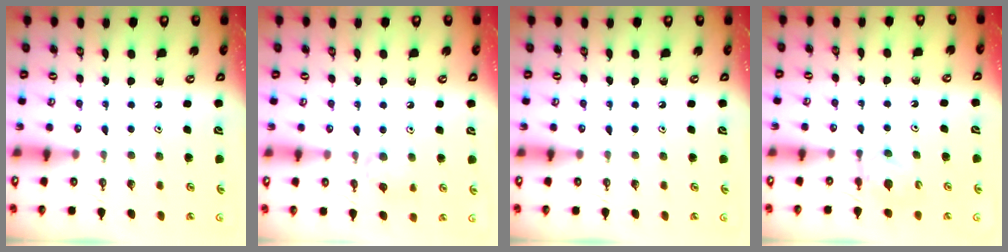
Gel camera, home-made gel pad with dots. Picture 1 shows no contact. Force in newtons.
{"total": 7.7, "press": 7.7, "slide": 0.7}
{"total": 0.0}
{"total": 4.8, "press": 4.7, "slide": 0.8}